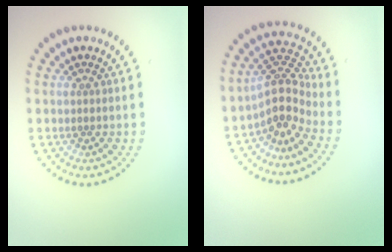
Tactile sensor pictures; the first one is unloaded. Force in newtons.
{"total": 3.8, "press": 2.7, "slide": 2.7}